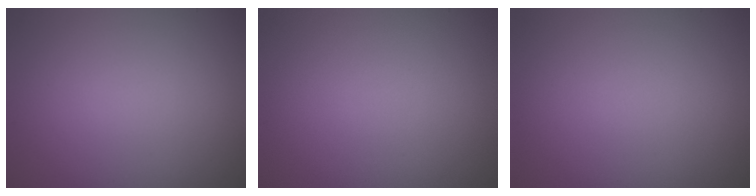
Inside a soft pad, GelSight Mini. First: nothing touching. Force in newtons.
{"total": 0.0}
{"total": 0.0}